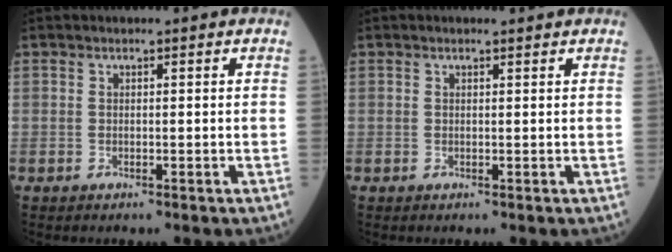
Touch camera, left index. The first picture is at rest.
{"total": 0.6, "force": [0.5, 0.1, 0.2], "torque": [-0.011, 0.001, 0.007]}